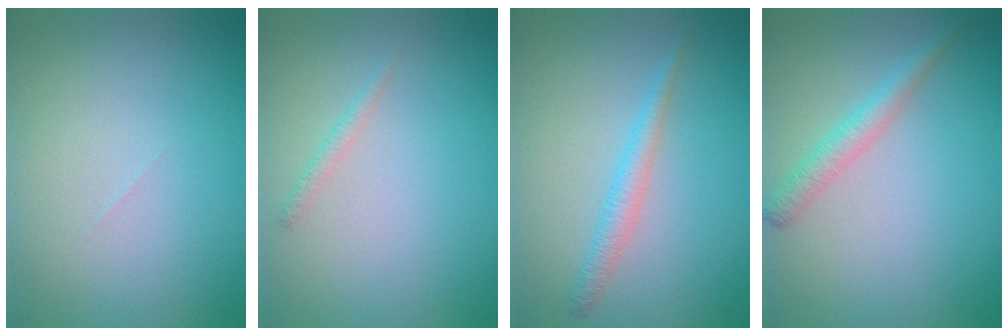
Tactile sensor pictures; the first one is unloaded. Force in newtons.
{"total": 0.8, "press": 0.8, "slide": 0.0}
{"total": 1.8, "press": 1.8, "slide": 0.1}
{"total": 2.2, "press": 2.2, "slide": 0.1}